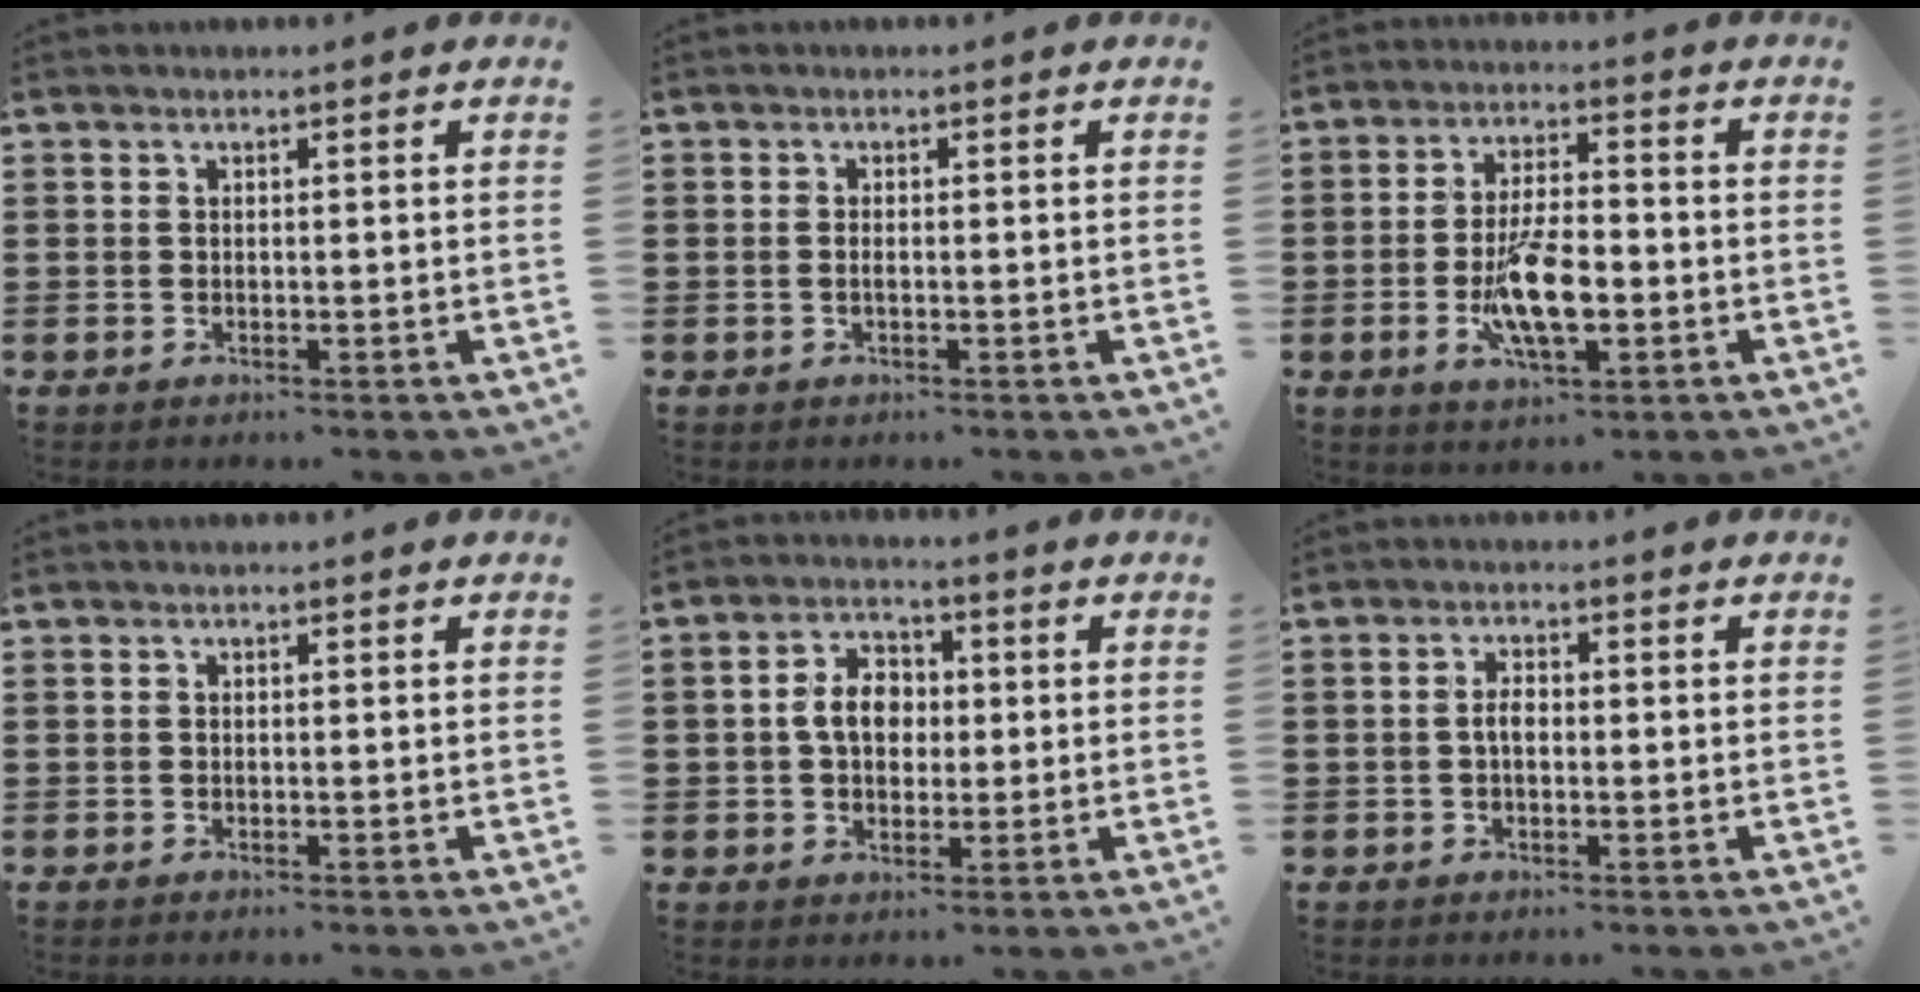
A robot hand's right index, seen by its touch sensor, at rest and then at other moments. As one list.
[{"total": 0.8, "force": [-0.1, 0.3, 0.8], "torque": [-0.017, -0.002, -0.002]}, {"total": 9.6, "force": [-2.6, 3.7, 8.5], "torque": [-0.176, -0.009, -0.047]}, {"total": 0.0}, {"total": 5.8, "force": [0.2, 4.2, 4.1], "torque": [-0.079, 0.014, -0.001]}, {"total": 2.2, "force": [-0.2, 1.1, 1.9], "torque": [-0.043, 0.001, -0.007]}]